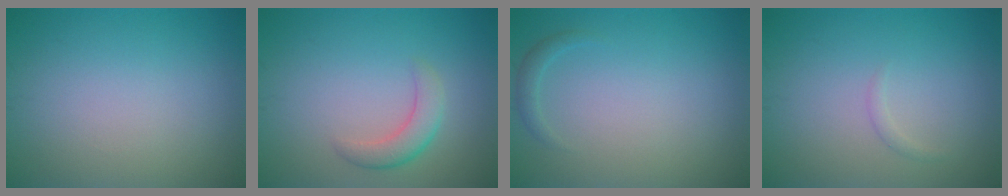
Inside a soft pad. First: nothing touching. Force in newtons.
{"total": 2.5, "press": 2.5, "slide": 0.0}
{"total": 0.9, "press": 0.9, "slide": 0.1}
{"total": 0.6, "press": 0.6, "slide": 0.1}